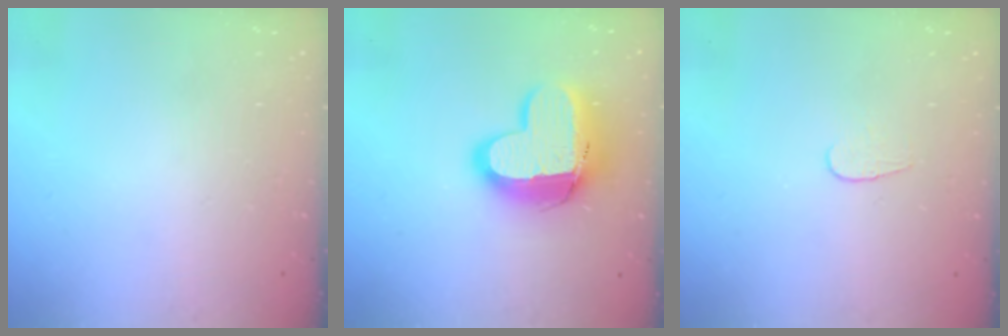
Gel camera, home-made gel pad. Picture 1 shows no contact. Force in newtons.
{"total": 15.3, "press": 15.2, "slide": 1.2}
{"total": 3.8, "press": 3.8, "slide": 0.4}